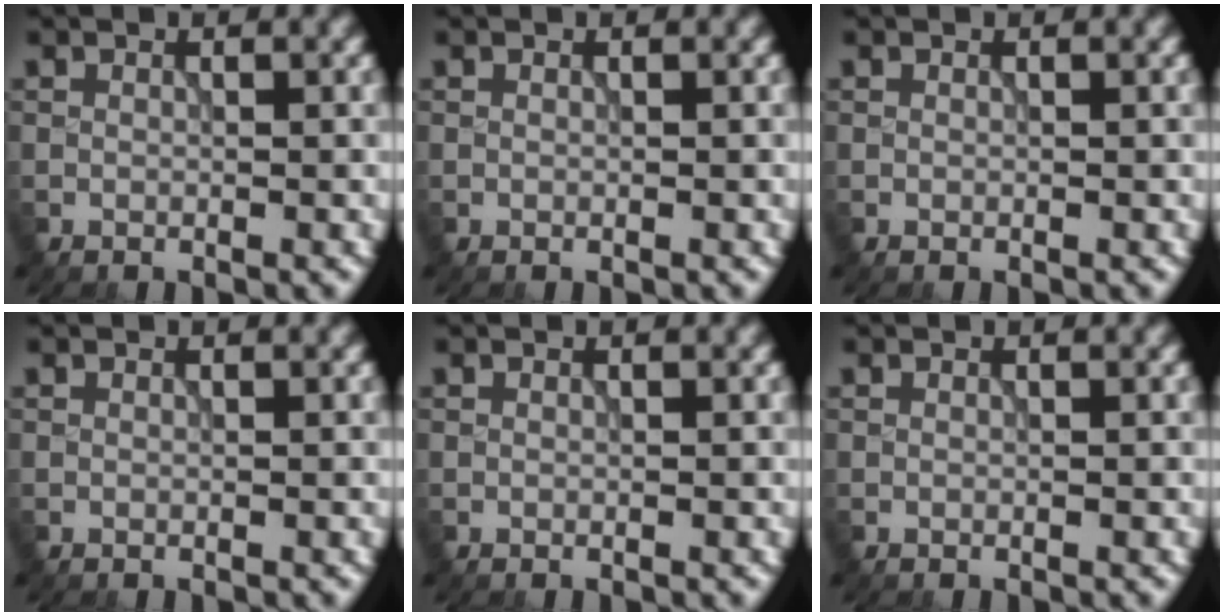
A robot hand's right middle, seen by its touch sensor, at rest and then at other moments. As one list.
[{"total": 0.0}, {"total": 0.0}, {"total": 0.0}, {"total": 0.0}, {"total": 0.0}]